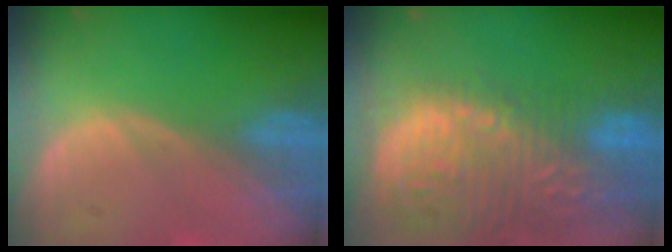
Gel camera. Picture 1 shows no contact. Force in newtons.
{"total": 15.3, "press": 12.5, "slide": 8.8}